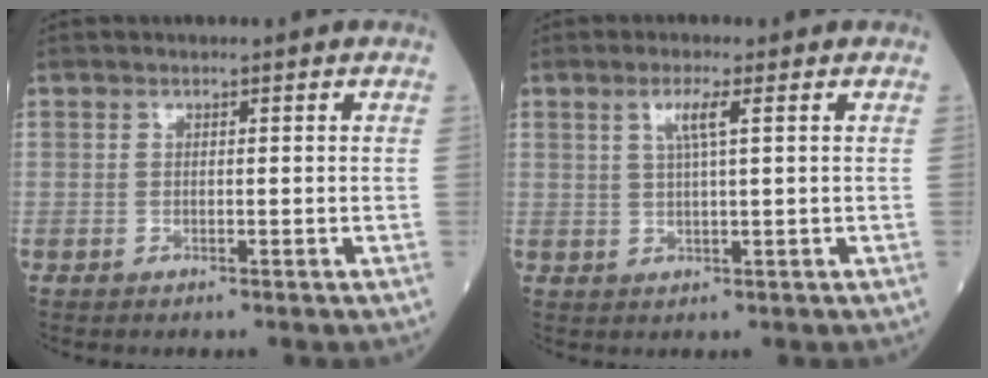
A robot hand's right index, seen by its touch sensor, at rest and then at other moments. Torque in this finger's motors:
{"motor_torque": [0.22, 0.27, 0.04, 0.06]}